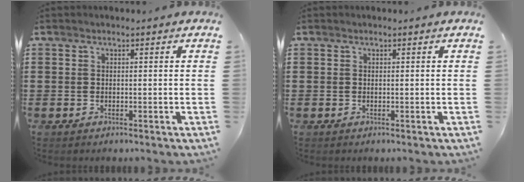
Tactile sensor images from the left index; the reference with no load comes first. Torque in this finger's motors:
{"motor_torque": [-0.01, 0.01, 0.00, 0.00]}